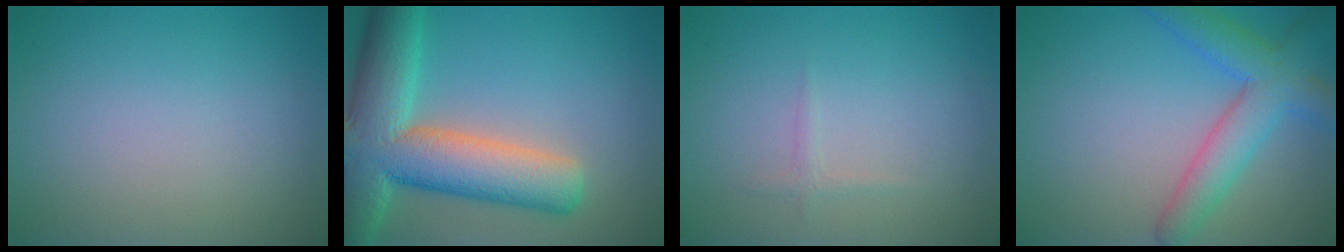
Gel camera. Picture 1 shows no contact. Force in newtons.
{"total": 11.9, "press": 11.8, "slide": 0.9}
{"total": 0.7, "press": 0.7, "slide": 0.1}
{"total": 5.1, "press": 5.1, "slide": 0.2}